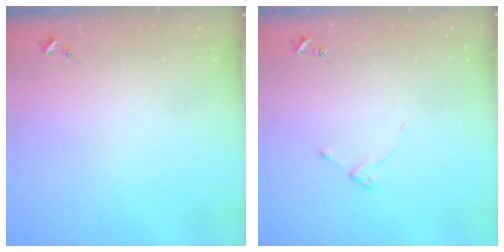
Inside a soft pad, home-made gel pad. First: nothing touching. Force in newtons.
{"total": 4.1, "press": 4.1, "slide": 0.5}